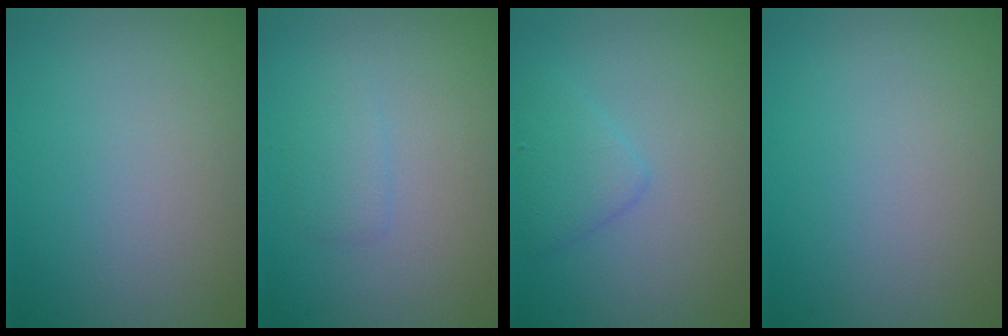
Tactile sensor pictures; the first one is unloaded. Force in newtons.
{"total": 1.2, "press": 1.2, "slide": 0.0}
{"total": 2.0, "press": 2.0, "slide": 0.1}
{"total": 0.0}